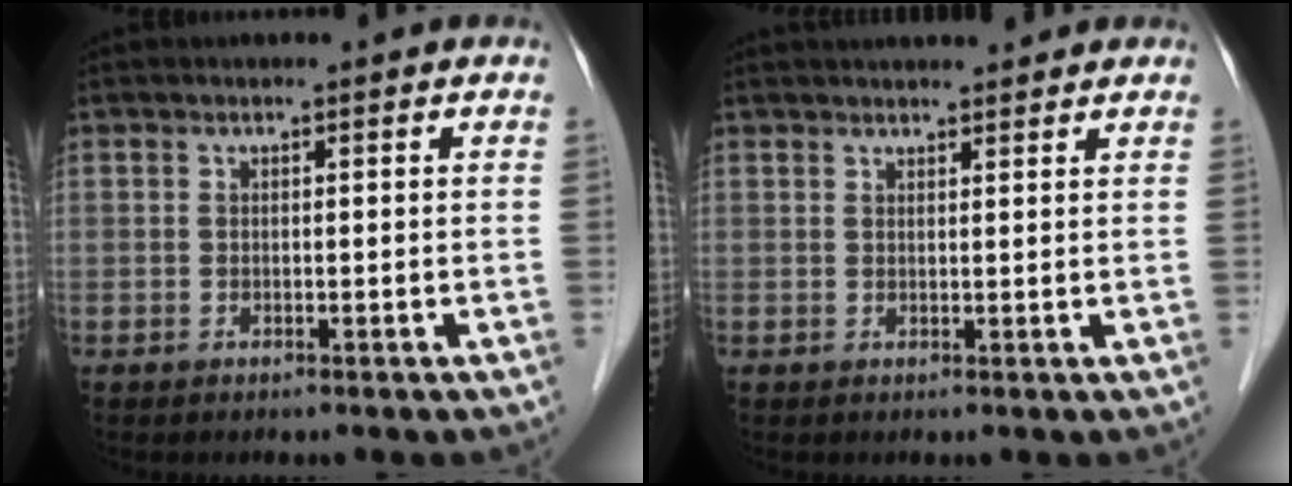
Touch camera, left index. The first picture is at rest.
{"total": 7.5, "force": [6.8, 1.3, 2.9], "torque": [-0.037, 0.028, 0.086]}